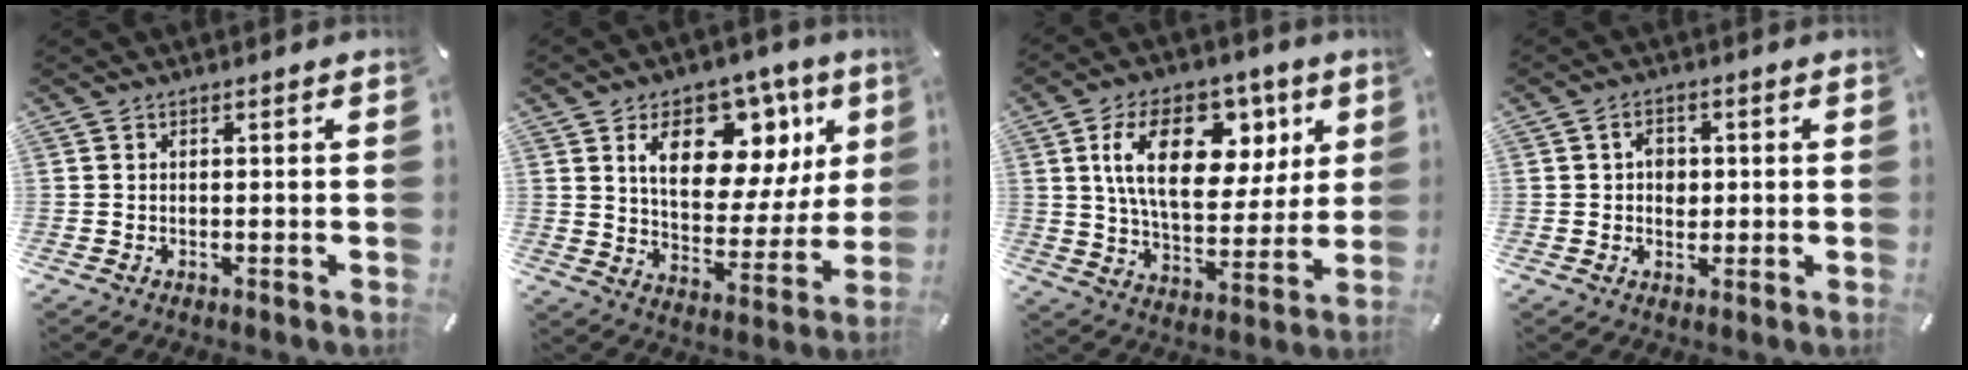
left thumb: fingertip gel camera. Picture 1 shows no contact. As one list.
[{"total": 17.5, "force": [9.0, 10.7, 10.5], "torque": [-0.160, -0.044, 0.156]}, {"total": 20.7, "force": [7.4, 12.4, 14.8], "torque": [-0.247, 0.001, 0.125]}, {"total": 3.7, "force": [0.2, 3.0, 2.2], "torque": [-0.020, -0.003, -0.001]}]